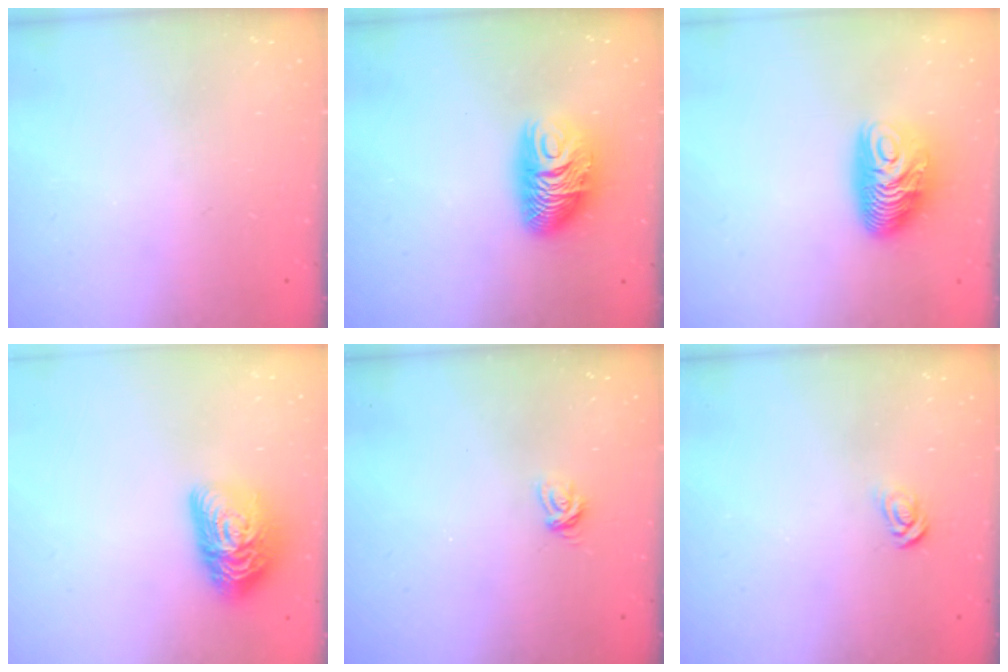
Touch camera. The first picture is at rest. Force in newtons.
{"total": 10.2, "press": 10.1, "slide": 0.6}
{"total": 10.6, "press": 10.5, "slide": 0.9}
{"total": 15.0, "press": 14.9, "slide": 1.0}
{"total": 4.5, "press": 4.5, "slide": 0.2}
{"total": 3.8, "press": 3.7, "slide": 0.4}